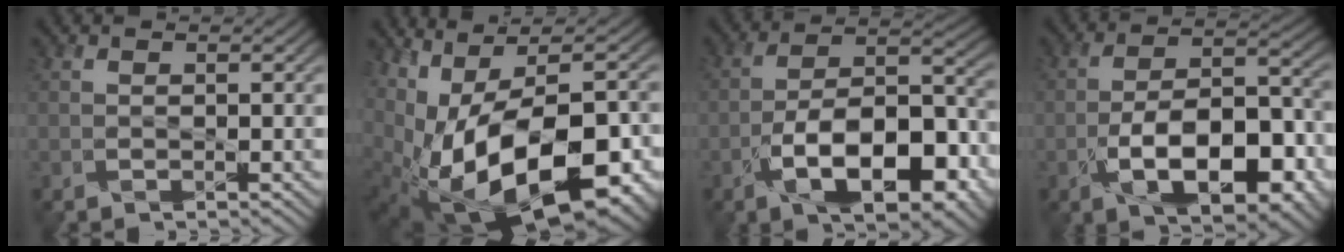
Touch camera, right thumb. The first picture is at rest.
{"total": 18.6, "force": [-4.5, 9.8, 15.2], "torque": [-0.250, -0.025, -0.043]}
{"total": 13.7, "force": [-6.5, 6.2, 10.4], "torque": [-0.180, -0.007, -0.118]}
{"total": 12.5, "force": [-5.1, 5.9, 9.8], "torque": [-0.169, -0.007, -0.091]}